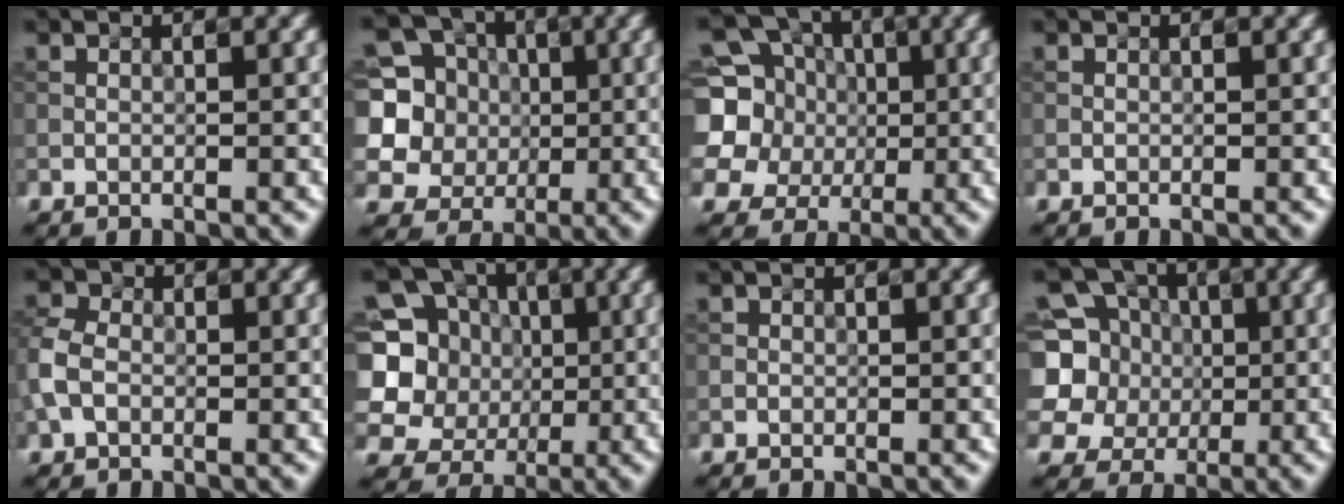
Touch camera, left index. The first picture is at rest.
{"total": 8.8, "force": [1.2, 8.0, 3.4], "torque": [-0.090, 0.022, -0.006]}
{"total": 13.5, "force": [3.0, 11.9, 5.7], "torque": [-0.163, 0.032, 0.029]}
{"total": 0.0}
{"total": 3.3, "force": [-0.5, 2.5, 2.0], "torque": [-0.049, 0.008, -0.022]}
{"total": 12.5, "force": [1.5, 11.5, 4.6], "torque": [-0.156, 0.037, 0.005]}
{"total": 0.0}
{"total": 9.9, "force": [1.8, 8.7, 4.3], "torque": [-0.114, 0.029, -0.001]}